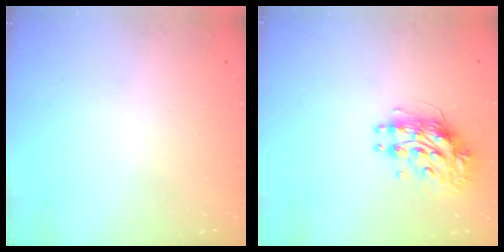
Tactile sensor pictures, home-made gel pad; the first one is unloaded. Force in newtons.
{"total": 9.0, "press": 8.9, "slide": 0.7}